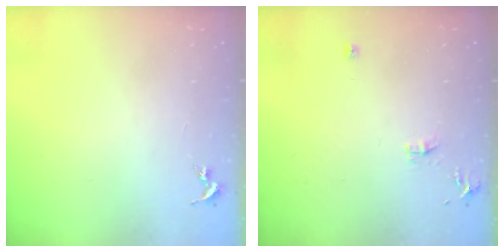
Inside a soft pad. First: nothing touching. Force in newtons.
{"total": 6.9, "press": 6.9, "slide": 0.9}